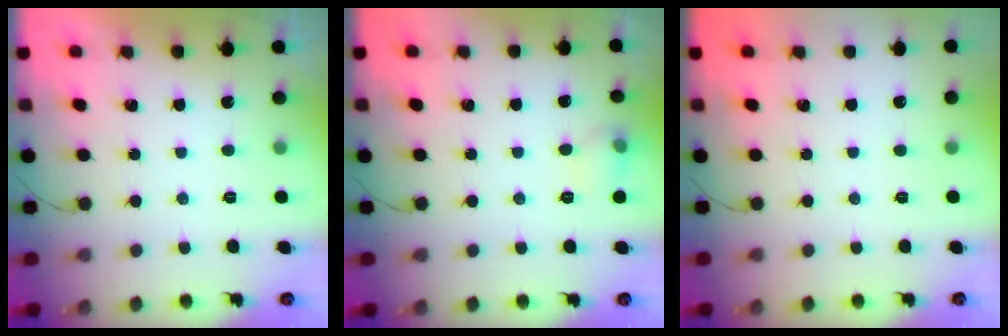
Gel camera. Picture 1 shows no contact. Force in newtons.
{"total": 6.9, "press": 6.7, "slide": 1.7}
{"total": 0.0}